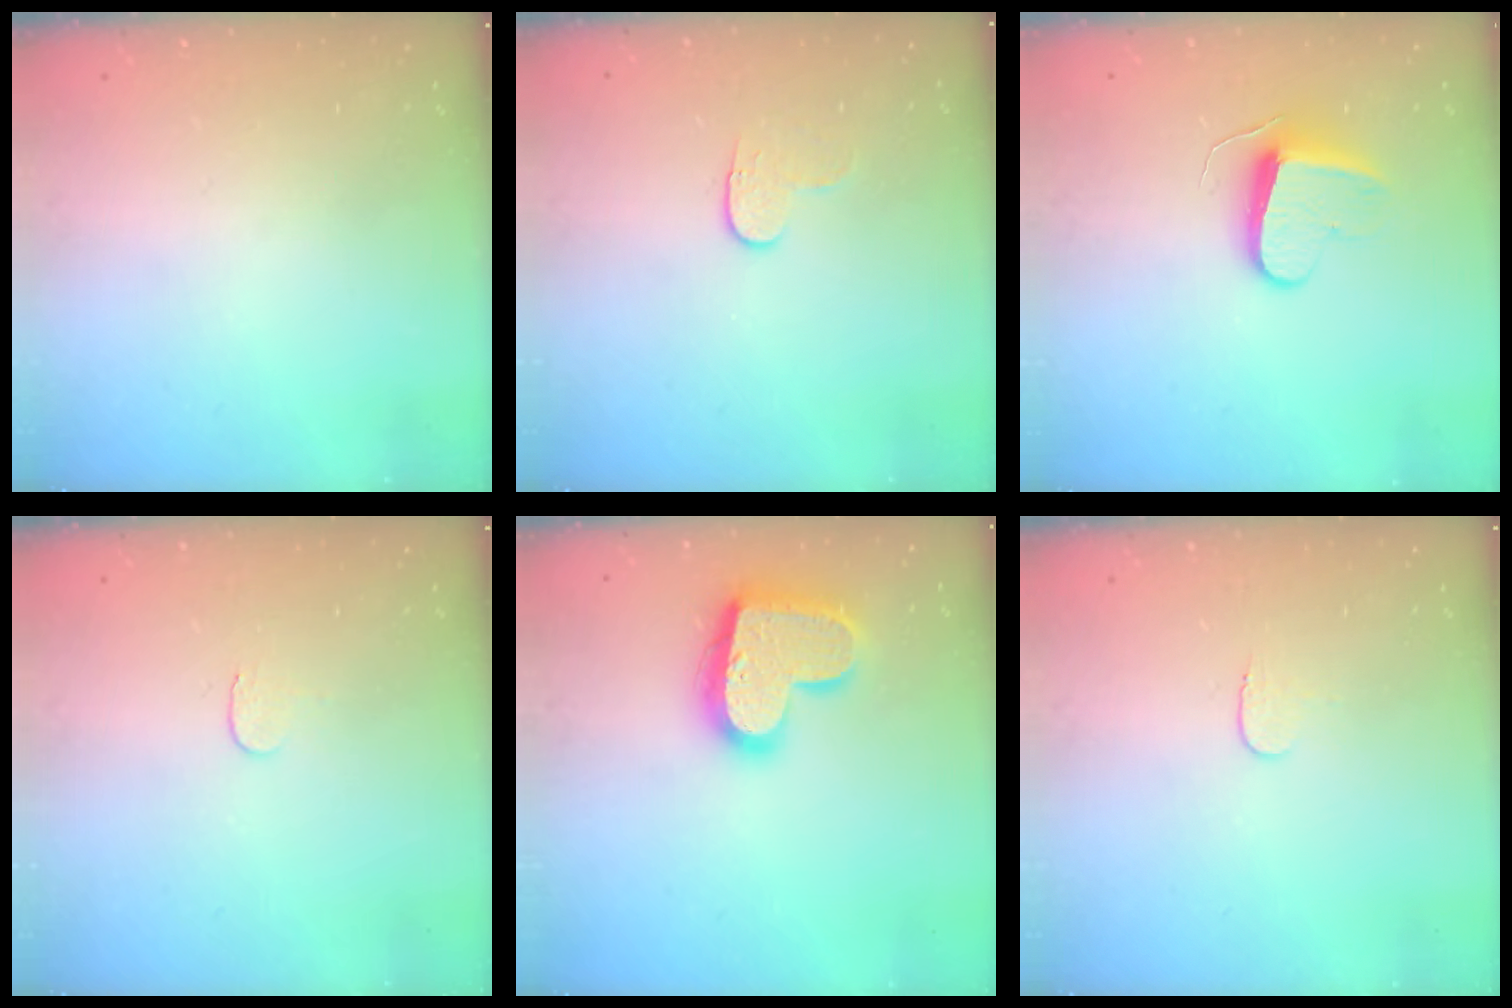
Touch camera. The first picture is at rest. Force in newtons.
{"total": 4.2, "press": 4.2, "slide": 0.5}
{"total": 9.1, "press": 9.1, "slide": 0.7}
{"total": 3.7, "press": 3.7, "slide": 0.4}
{"total": 20.0, "press": 20.0, "slide": 1.2}
{"total": 3.8, "press": 3.7, "slide": 0.4}